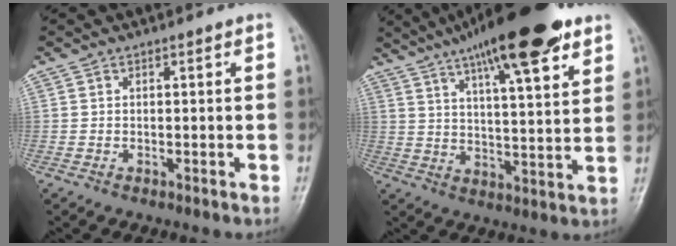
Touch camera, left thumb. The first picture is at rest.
{"total": 20.5, "force": [12.6, 5.1, 15.3], "torque": [-0.226, -0.030, 0.196]}